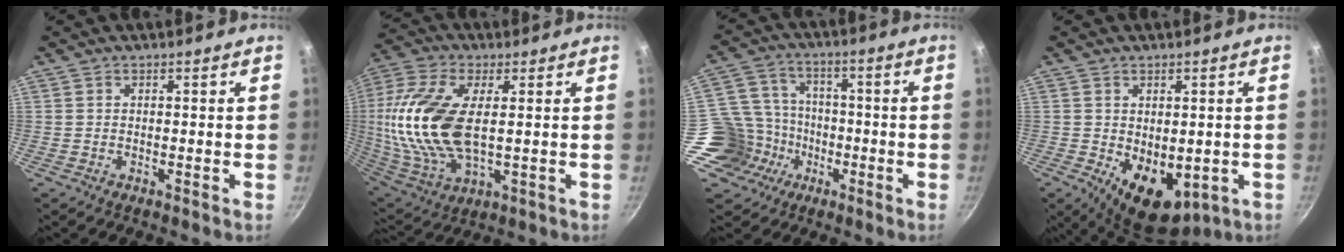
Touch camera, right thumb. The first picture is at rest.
{"total": 21.2, "force": [2.4, 10.7, 18.1], "torque": [-0.385, -0.001, 0.045]}
{"total": 14.3, "force": [-5.7, 12.4, 4.5], "torque": [-0.068, 0.052, -0.098]}
{"total": 10.2, "force": [-1.8, 6.6, 7.5], "torque": [-0.087, -0.018, -0.005]}